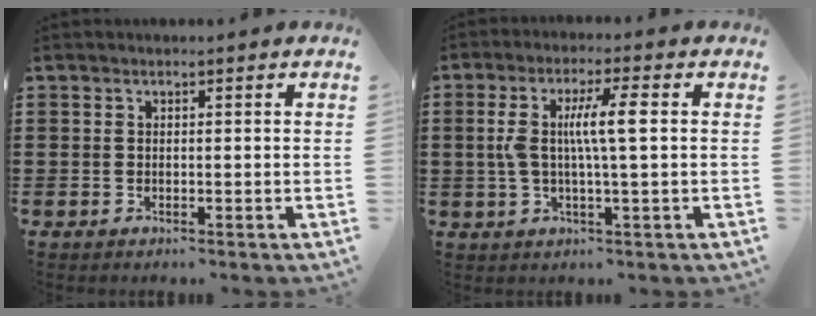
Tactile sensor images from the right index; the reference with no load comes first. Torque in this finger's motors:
{"motor_torque": [0.65, 0.02, 0.70, 0.13]}